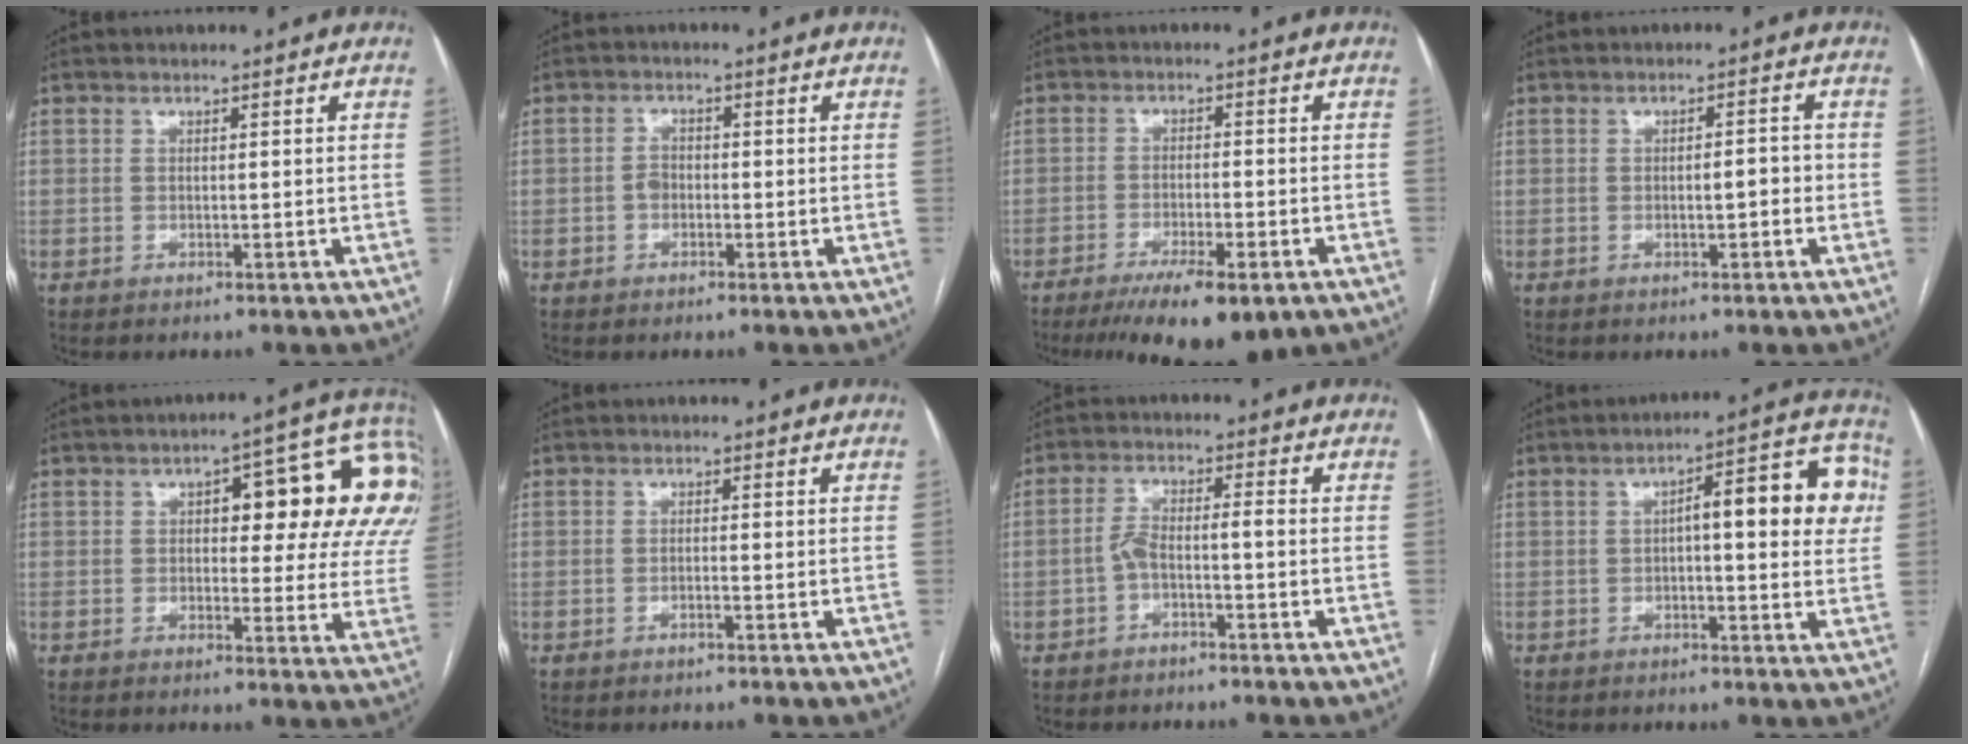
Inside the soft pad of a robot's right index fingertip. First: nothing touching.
{"total": 2.0, "force": [-0.5, 1.5, 1.2], "torque": [-0.020, 0.007, -0.010]}
{"total": 11.5, "force": [-7.8, 2.7, 8.0], "torque": [-0.117, -0.019, -0.118]}
{"total": 2.9, "force": [-0.5, 0.8, 2.7], "torque": [-0.040, 0.004, -0.006]}
{"total": 18.2, "force": [6.1, 6.6, 15.8], "torque": [-0.179, 0.040, 0.068]}
{"total": 0.8, "force": [-0.4, 0.0, 0.6], "torque": [-0.015, 0.000, -0.005]}
{"total": 3.7, "force": [-1.4, 0.8, 3.3], "torque": [-0.069, 0.022, -0.025]}
{"total": 12.3, "force": [1.9, 3.3, 11.7], "torque": [-0.141, 0.037, 0.018]}